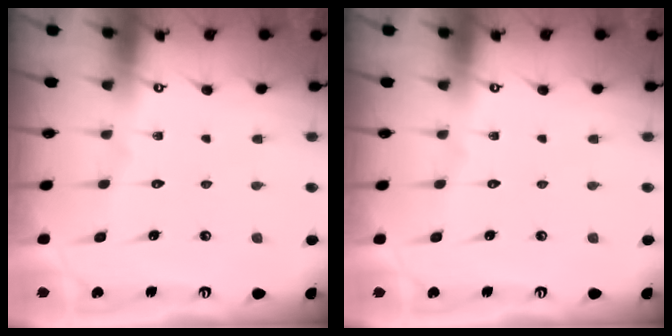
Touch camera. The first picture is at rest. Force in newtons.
{"total": 0.0}